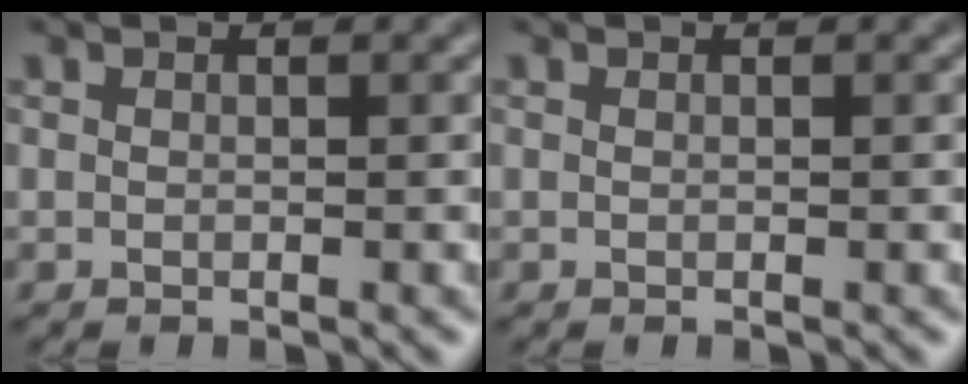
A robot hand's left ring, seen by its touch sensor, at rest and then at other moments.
{"total": 0.0}